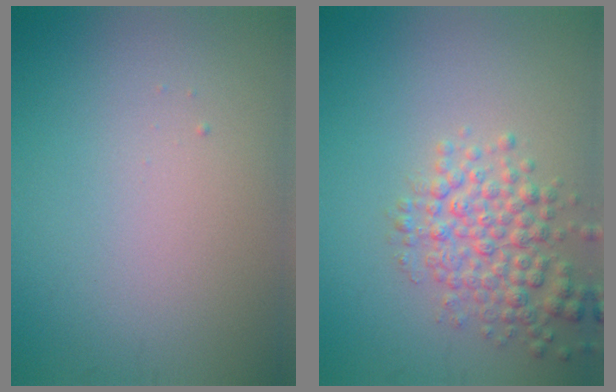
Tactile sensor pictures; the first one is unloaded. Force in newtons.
{"total": 4.1, "press": 4.1, "slide": 0.1}